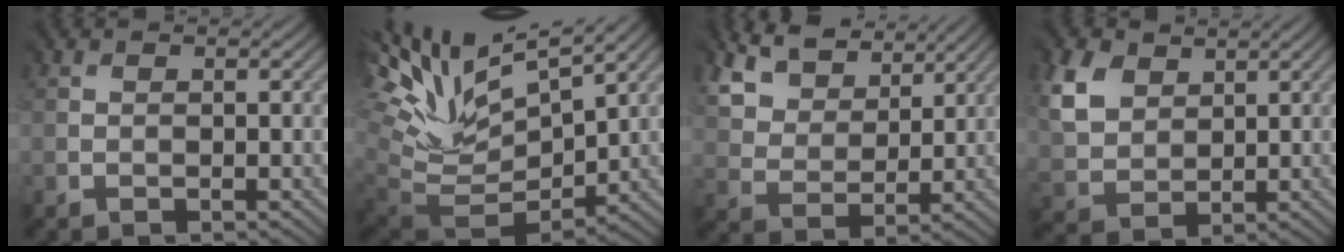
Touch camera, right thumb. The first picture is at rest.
{"total": 12.6, "force": [7.4, 4.2, 9.3], "torque": [-0.197, 0.007, 0.145]}
{"total": 10.3, "force": [7.7, 5.2, 4.3], "torque": [-0.139, -0.008, 0.153]}
{"total": 6.1, "force": [3.2, 4.4, 2.7], "torque": [-0.095, 0.004, 0.070]}